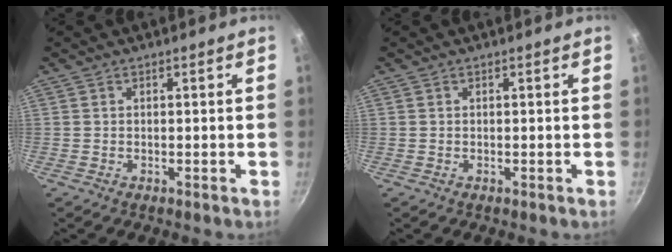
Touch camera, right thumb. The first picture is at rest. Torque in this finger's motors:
{"motor_torque": [-0.38, 0.05, -0.07, 0.23, -0.01]}